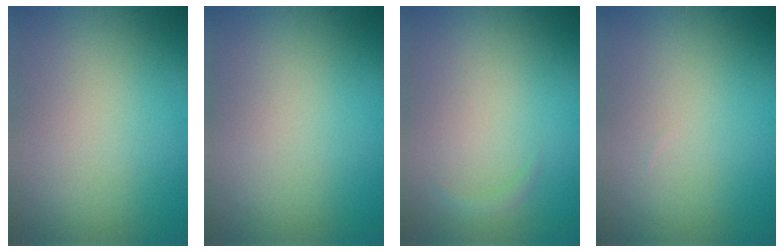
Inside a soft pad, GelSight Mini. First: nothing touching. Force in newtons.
{"total": 0.0}
{"total": 0.6, "press": 0.6, "slide": 0.0}
{"total": 0.0}